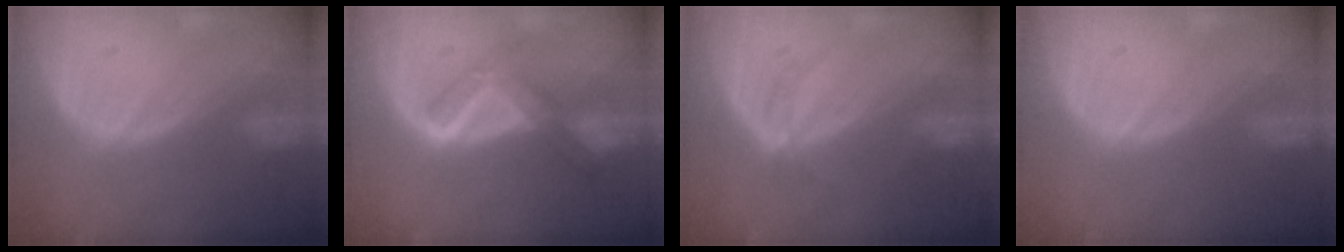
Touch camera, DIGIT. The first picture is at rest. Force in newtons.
{"total": 6.7, "press": 5.7, "slide": 3.5}
{"total": 2.8, "press": 2.5, "slide": 1.3}
{"total": 0.0}